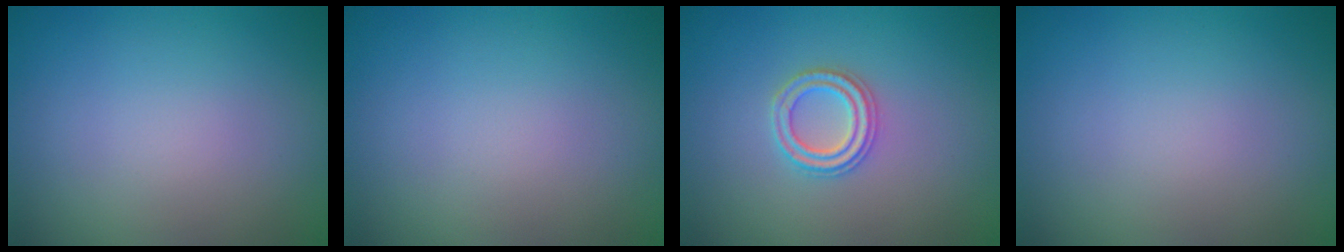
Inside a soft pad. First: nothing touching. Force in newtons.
{"total": 0.0}
{"total": 2.3, "press": 2.2, "slide": 0.4}
{"total": 0.0}